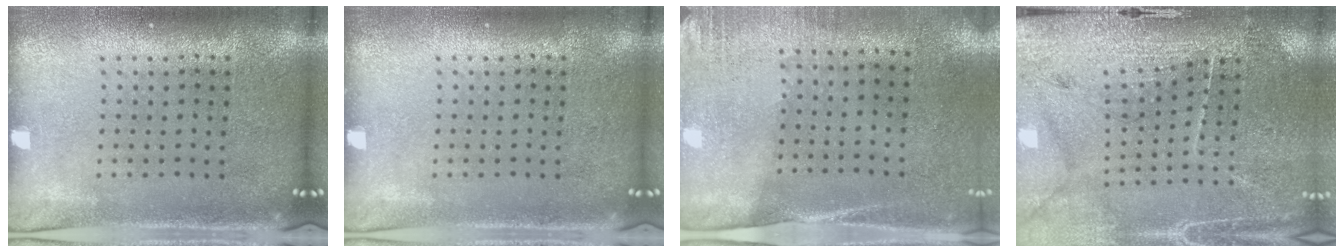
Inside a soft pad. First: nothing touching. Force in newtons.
{"total": 0.0}
{"total": 2.7, "press": 2.3, "slide": 1.3}
{"total": 3.1, "press": 3.1, "slide": 0.1}